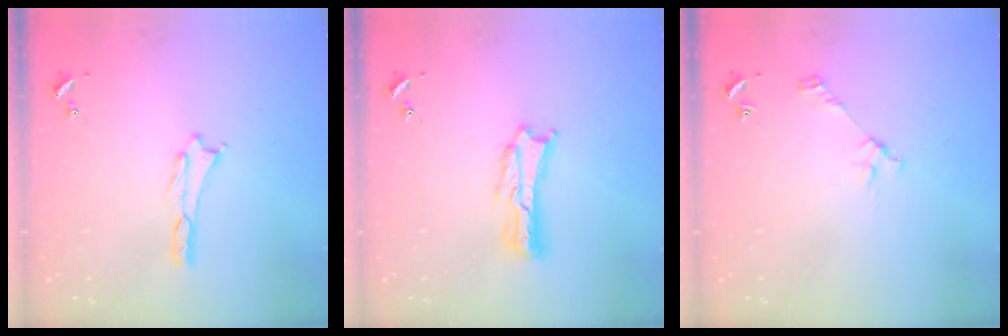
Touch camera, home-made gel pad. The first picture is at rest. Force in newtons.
{"total": 1.7, "press": 1.7, "slide": 0.3}
{"total": 3.1, "press": 3.1, "slide": 0.2}